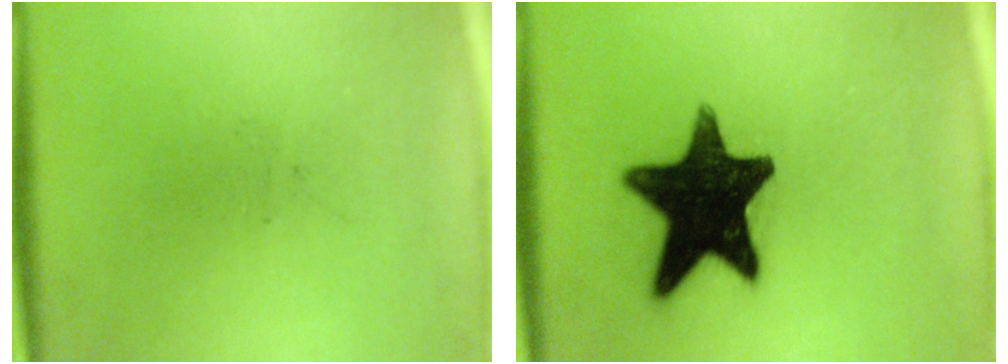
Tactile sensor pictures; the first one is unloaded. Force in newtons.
{"total": 17.2}